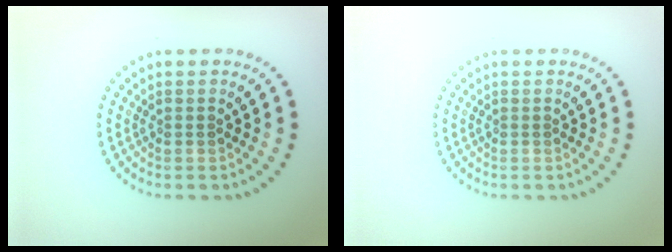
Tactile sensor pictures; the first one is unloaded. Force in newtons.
{"total": 0.0}